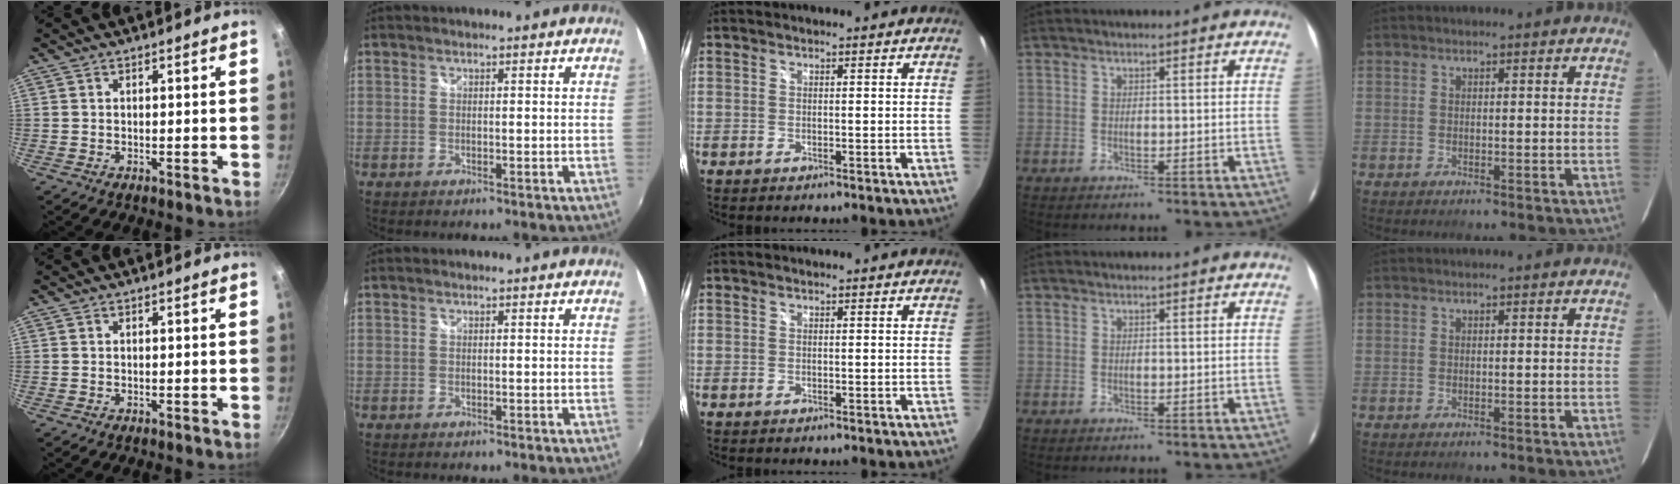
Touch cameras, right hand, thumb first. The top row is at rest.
{}